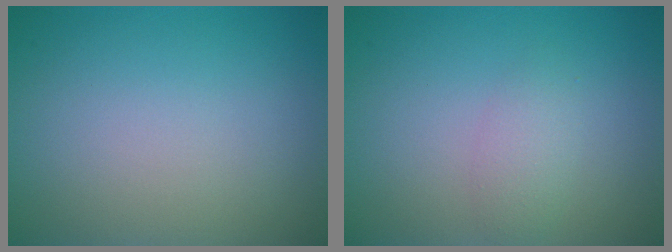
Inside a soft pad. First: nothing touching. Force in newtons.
{"total": 1.6, "press": 1.6, "slide": 0.0}